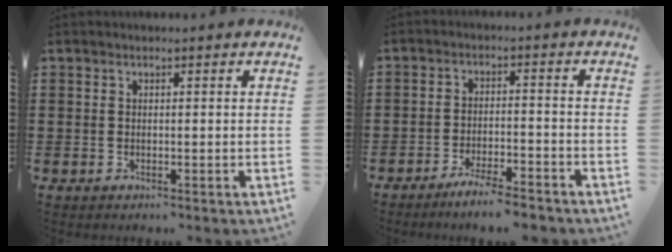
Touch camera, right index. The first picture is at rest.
{"total": 4.7, "force": [-4.2, 0.0, 1.9], "torque": [-0.040, -0.004, -0.082]}